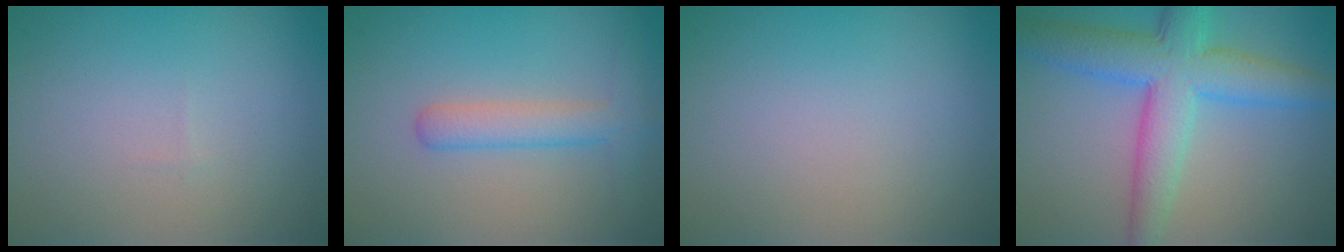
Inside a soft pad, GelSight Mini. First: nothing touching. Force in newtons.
{"total": 3.0, "press": 3.0, "slide": 0.0}
{"total": 0.0}
{"total": 7.0, "press": 7.0, "slide": 0.1}